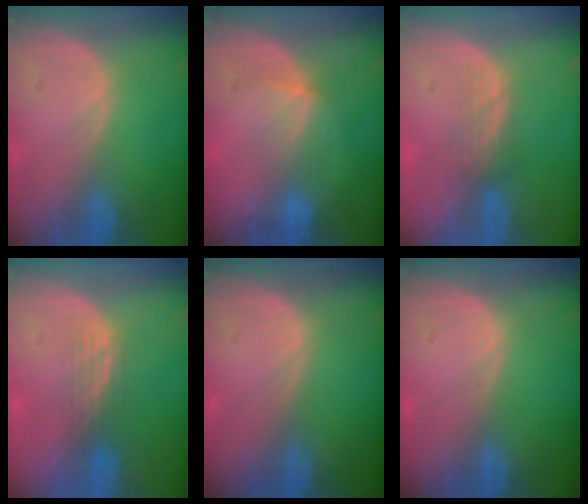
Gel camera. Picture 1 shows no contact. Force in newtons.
{"total": 3.4, "press": 3.2, "slide": 1.1}
{"total": 2.8, "press": 2.5, "slide": 1.2}
{"total": 2.8, "press": 2.5, "slide": 1.3}
{"total": 0.0}
{"total": 0.0}